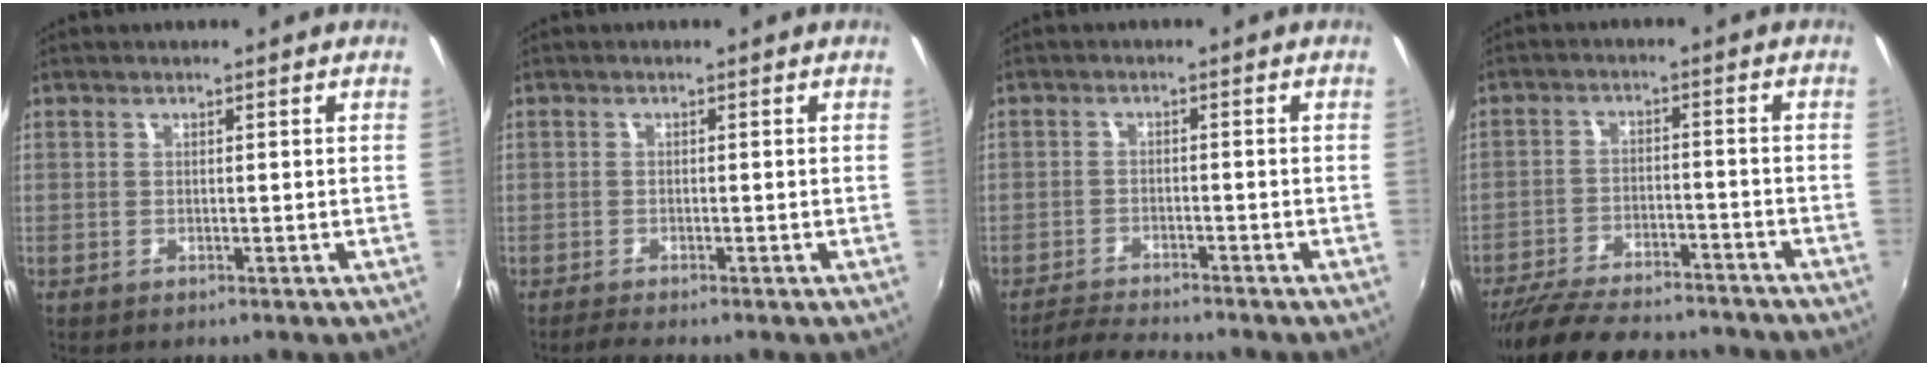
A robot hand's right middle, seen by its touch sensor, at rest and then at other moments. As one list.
[{"total": 1.4, "force": [-1.4, 0.2, 0.3], "torque": [-0.013, -0.004, -0.028]}, {"total": 4.2, "force": [-4.1, 0.2, 0.7], "torque": [-0.037, -0.004, -0.076]}, {"total": 18.6, "force": [-16.2, 5.0, 7.7], "torque": [-0.161, -0.018, -0.235]}]